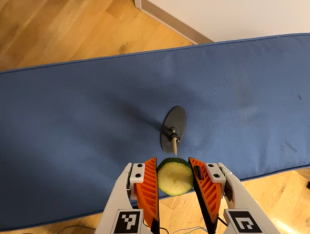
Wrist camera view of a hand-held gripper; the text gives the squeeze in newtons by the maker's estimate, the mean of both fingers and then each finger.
{"total": 8.5, "left": 8.4, "right": 8.5}